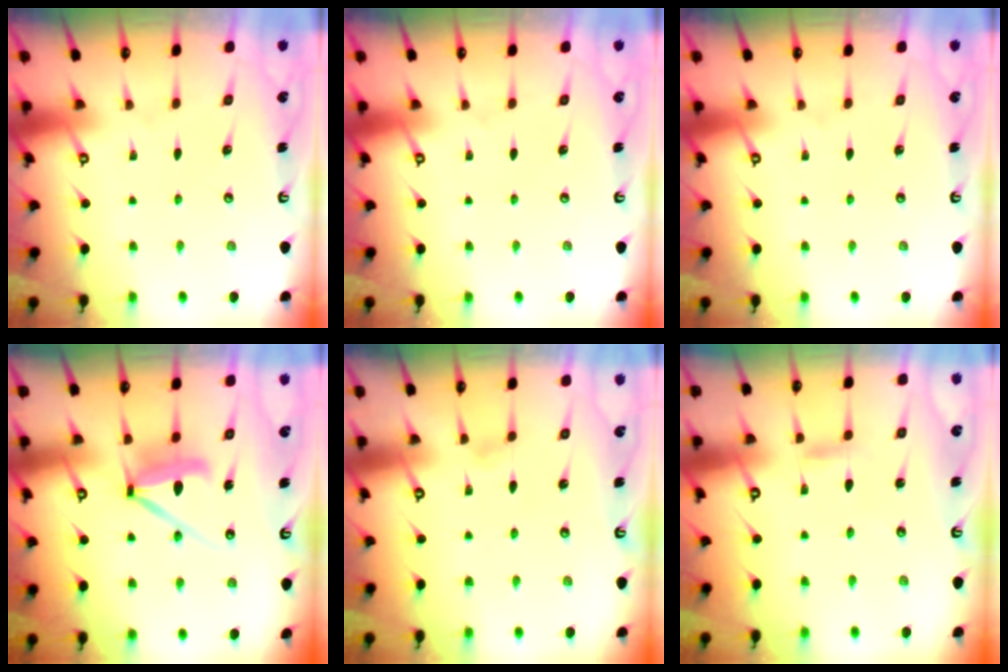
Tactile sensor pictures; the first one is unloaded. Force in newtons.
{"total": 0.0}
{"total": 0.0}
{"total": 11.1, "press": 11.1, "slide": 0.6}
{"total": 2.8, "press": 2.8, "slide": 0.3}
{"total": 2.2, "press": 2.2, "slide": 0.2}